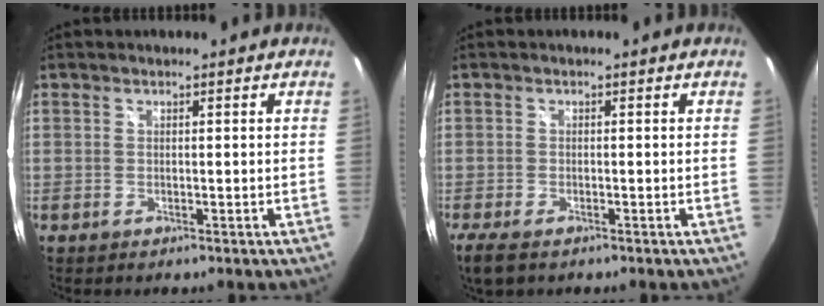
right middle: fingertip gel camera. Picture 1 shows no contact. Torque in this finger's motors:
{"motor_torque": [0.52, -0.57, 0.02, 0.05]}